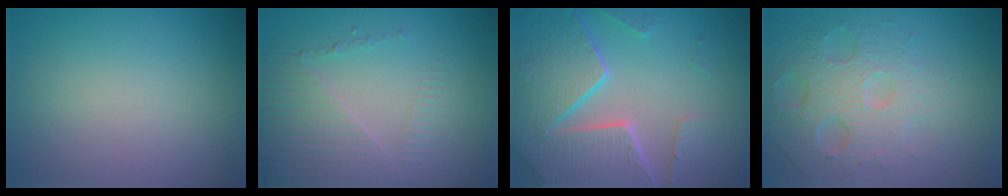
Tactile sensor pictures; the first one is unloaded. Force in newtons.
{"total": 5.0, "press": 2.9, "slide": 4.1}
{"total": 8.2, "press": 6.1, "slide": 5.6}
{"total": 4.9, "press": 4.1, "slide": 2.7}